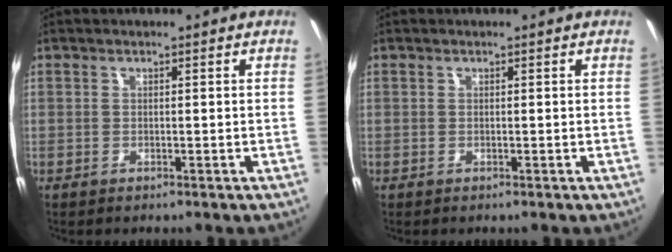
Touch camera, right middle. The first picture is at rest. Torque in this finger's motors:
{"motor_torque": [-0.04, -0.02, 0.00, -0.01]}